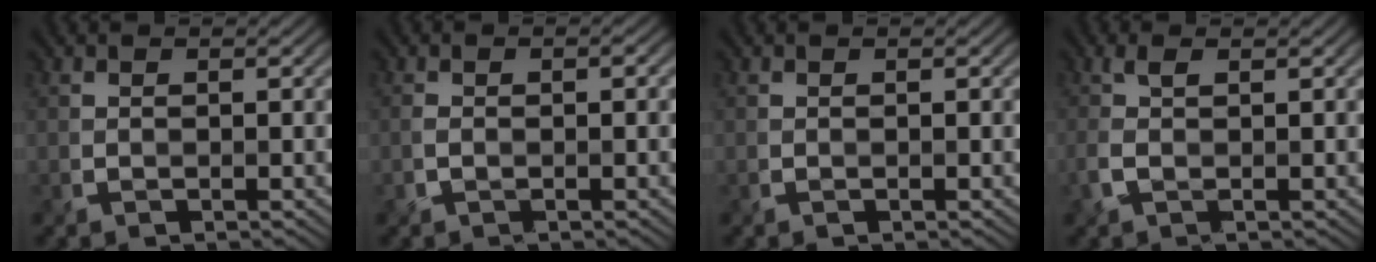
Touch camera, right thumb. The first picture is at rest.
{"total": 1.6, "force": [-0.5, 0.7, 1.4], "torque": [-0.025, 0.000, -0.008]}
{"total": 0.0}
{"total": 1.9, "force": [0.1, 0.5, 1.8], "torque": [-0.044, 0.004, 0.000]}